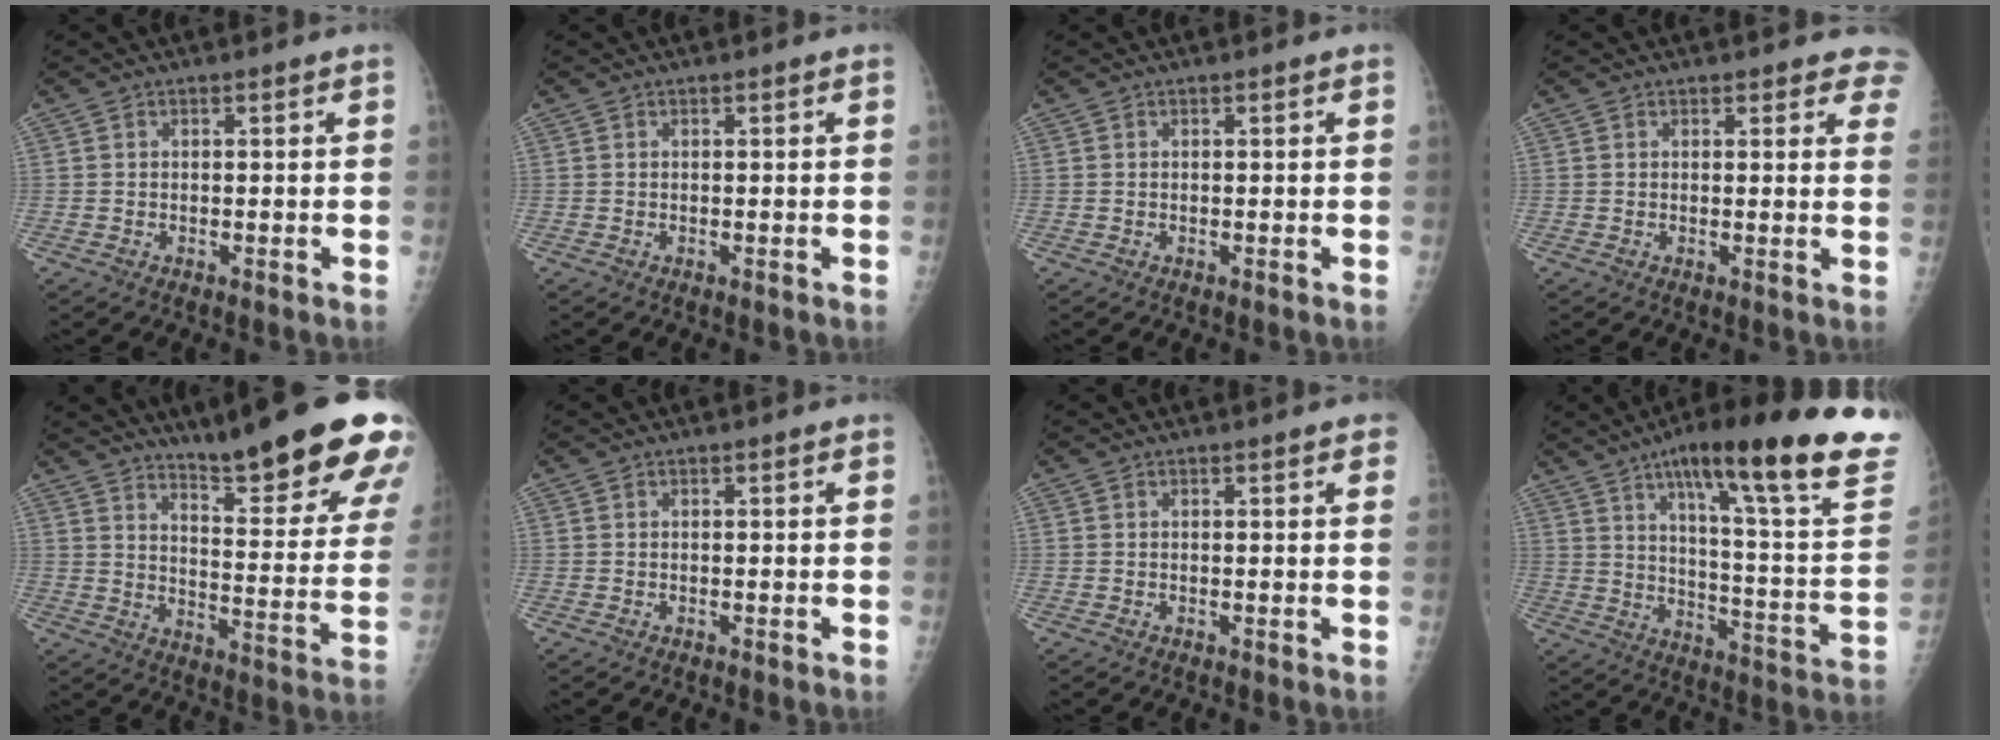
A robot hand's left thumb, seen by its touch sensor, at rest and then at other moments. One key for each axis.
{"total": 0.0}
{"total": 0.0}
{"total": 5.1, "fx": 4.5, "fy": 1.9, "fz": 1.7, "tx": 0.020, "ty": -0.017, "tz": 0.033}
{"total": 23.7, "fx": 17.2, "fy": 3.5, "fz": 15.9, "tx": -0.191, "ty": -0.106, "tz": 0.237}
{"total": 0.0}
{"total": 2.6, "fx": 1.6, "fy": 0.6, "fz": 1.9, "tx": -0.013, "ty": 0.005, "tz": 0.016}
{"total": 30.2, "fx": 18.8, "fy": 5.0, "fz": 23.1, "tx": -0.291, "ty": -0.056, "tz": 0.268}